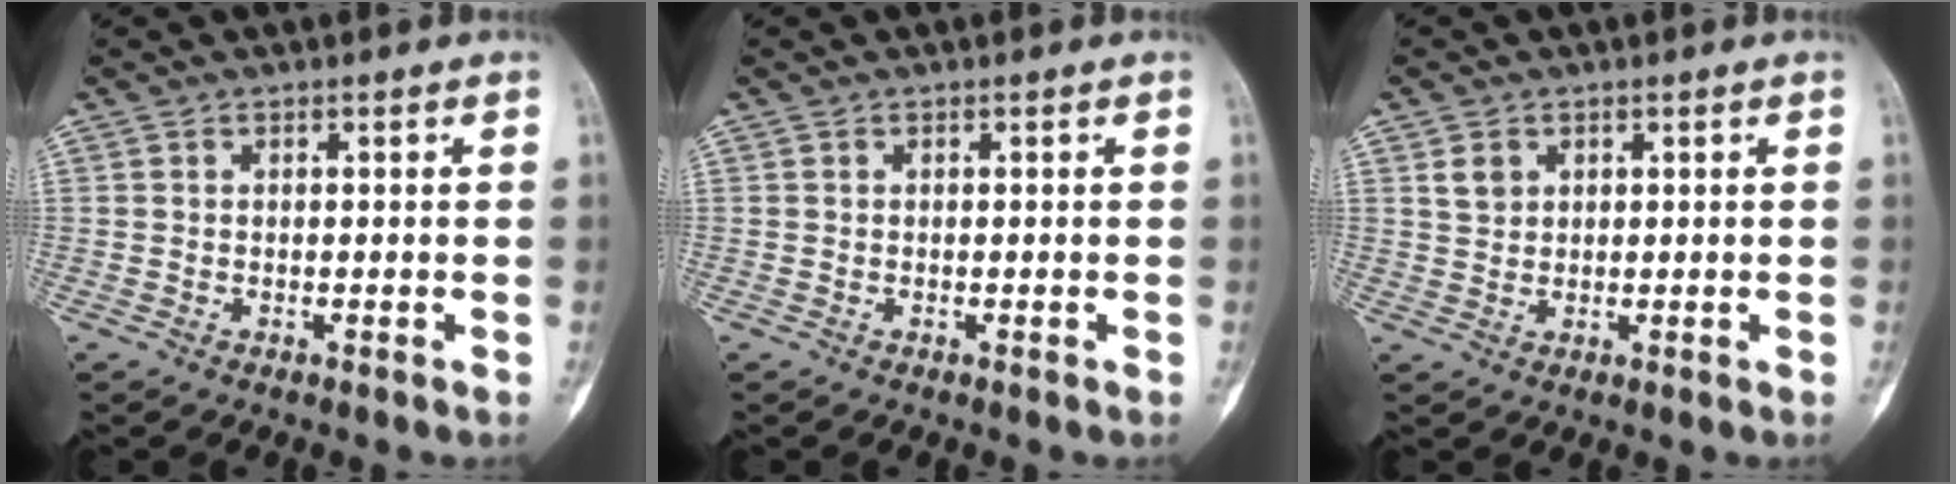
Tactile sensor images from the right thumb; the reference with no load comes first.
{"total": 0.0}
{"total": 2.8, "force": [1.3, 2.1, 1.1], "torque": [-0.013, -0.004, 0.029]}